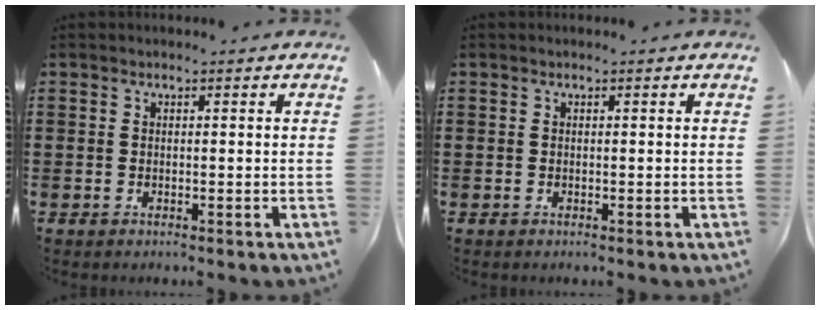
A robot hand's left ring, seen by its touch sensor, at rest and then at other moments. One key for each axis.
{"total": 0.0}